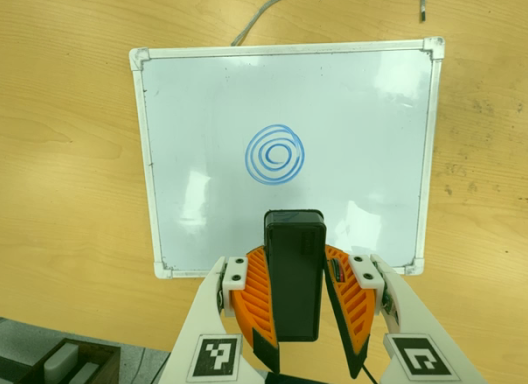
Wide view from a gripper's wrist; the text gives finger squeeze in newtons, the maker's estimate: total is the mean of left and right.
{"total": 8.5, "left": 7.3, "right": 9.7}